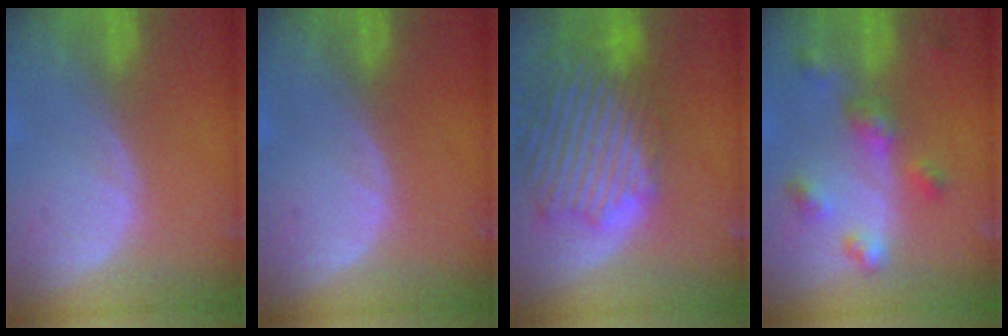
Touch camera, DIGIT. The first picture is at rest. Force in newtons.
{"total": 0.0}
{"total": 14.1, "press": 12.1, "slide": 7.2}
{"total": 6.6, "press": 5.8, "slide": 3.1}